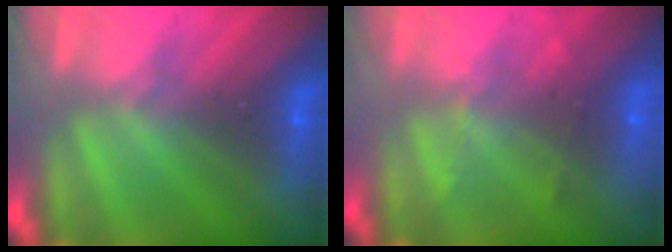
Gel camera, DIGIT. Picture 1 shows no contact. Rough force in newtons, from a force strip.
{"total": 2.3}